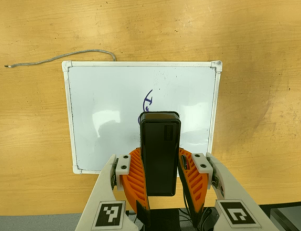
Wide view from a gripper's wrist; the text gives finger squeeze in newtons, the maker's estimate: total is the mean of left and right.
{"total": 6.7, "left": 5.8, "right": 7.7}